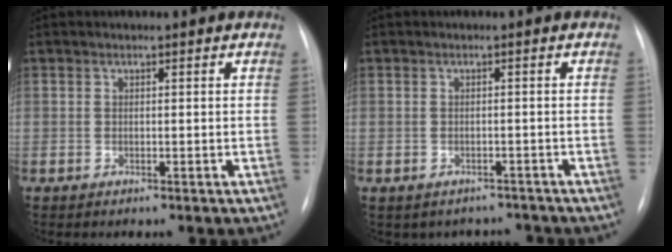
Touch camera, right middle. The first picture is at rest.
{"total": 4.2, "force": [-3.6, 2.2, -0.3], "torque": [0.013, 0.023, -0.042]}